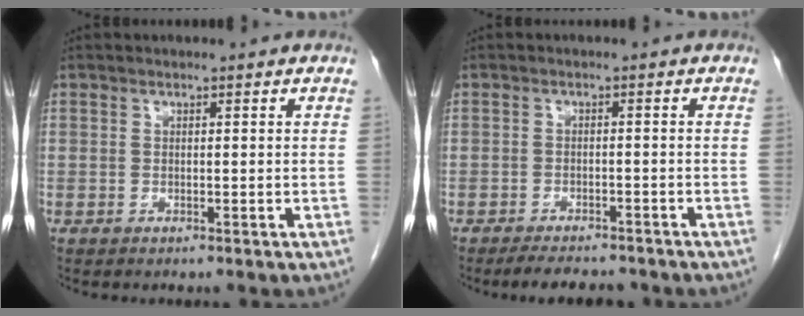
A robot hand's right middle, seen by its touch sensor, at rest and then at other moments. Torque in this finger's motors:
{"motor_torque": [0.93, -0.52, 0.11, 0.02]}